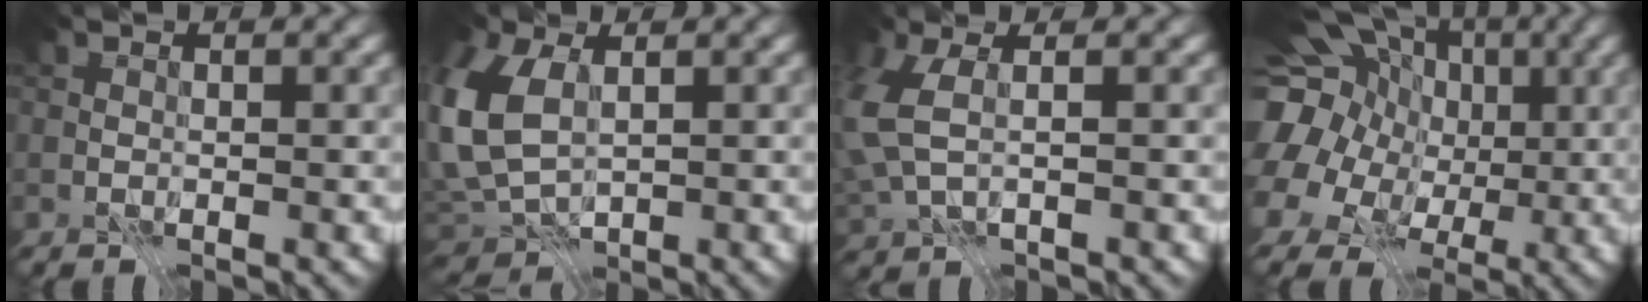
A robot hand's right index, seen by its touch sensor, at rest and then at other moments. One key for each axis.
{"total": 7.4, "fx": 0.8, "fy": 4.6, "fz": 5.7, "tx": -0.166, "ty": 0.000, "tz": 0.012}
{"total": 4.9, "fx": 0.4, "fy": 2.6, "fz": 4.1, "tx": -0.115, "ty": -0.007, "tz": 0.017}
{"total": 18.0, "fx": 1.7, "fy": 15.1, "fz": 9.5, "tx": -0.218, "ty": 0.033, "tz": 0.012}